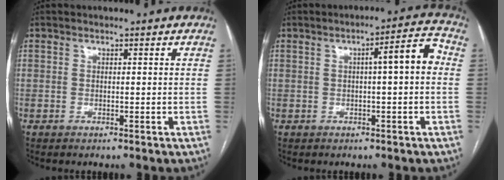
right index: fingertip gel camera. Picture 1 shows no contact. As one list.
[{"total": 6.4, "force": [0.6, 0.8, 6.4], "torque": [-0.088, 0.023, 0.004]}]